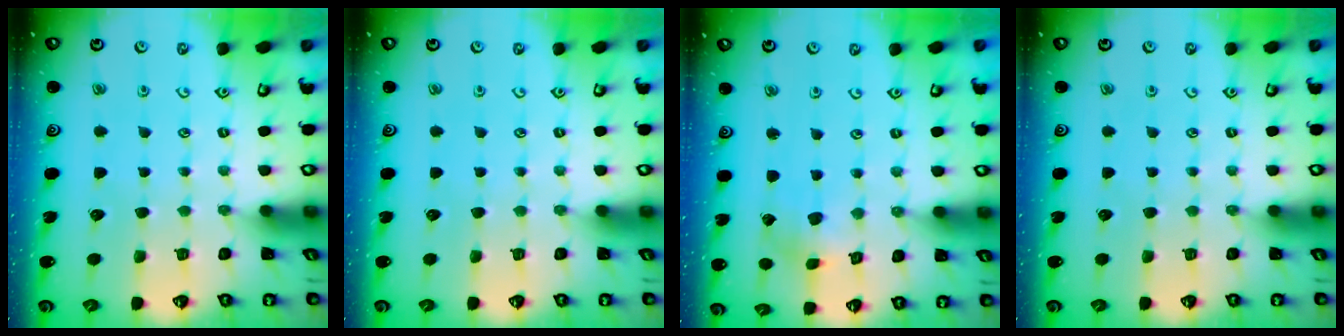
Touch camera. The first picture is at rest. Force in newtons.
{"total": 0.0}
{"total": 2.6, "press": 2.6, "slide": 0.1}
{"total": 0.0}